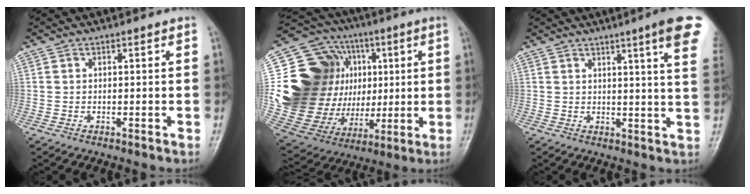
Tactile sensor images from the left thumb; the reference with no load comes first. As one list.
[{"total": 27.8, "force": [2.7, 21.8, 17.1], "torque": [-0.286, 0.027, 0.071]}, {"total": 11.9, "force": [6.9, 0.4, 9.7], "torque": [-0.113, -0.024, 0.071]}]